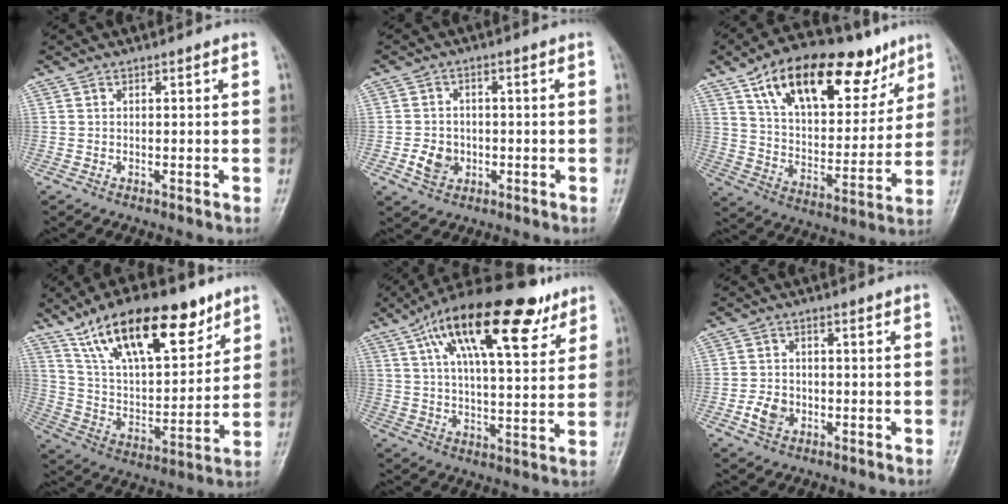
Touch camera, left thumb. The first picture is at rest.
{"total": 4.8, "force": [-1.3, 4.0, 2.4], "torque": [-0.029, 0.007, -0.020]}
{"total": 24.9, "force": [14.1, 12.3, 16.5], "torque": [-0.219, -0.025, 0.236]}
{"total": 22.7, "force": [13.9, 9.5, 15.2], "torque": [-0.218, -0.039, 0.249]}
{"total": 21.5, "force": [11.7, 7.6, 16.3], "torque": [-0.251, -0.016, 0.192]}
{"total": 4.4, "force": [-1.5, 3.3, 2.4], "torque": [-0.036, 0.009, -0.027]}